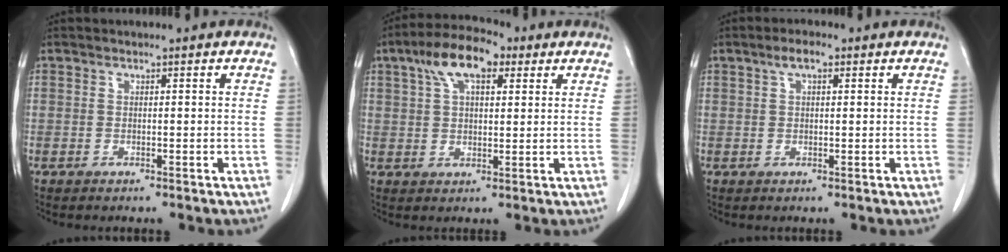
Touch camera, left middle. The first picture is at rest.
{"total": 9.2, "force": [4.7, 3.8, 6.9], "torque": [-0.132, 0.027, 0.081]}
{"total": 2.6, "force": [1.4, 0.8, 2.1], "torque": [-0.042, 0.009, 0.026]}